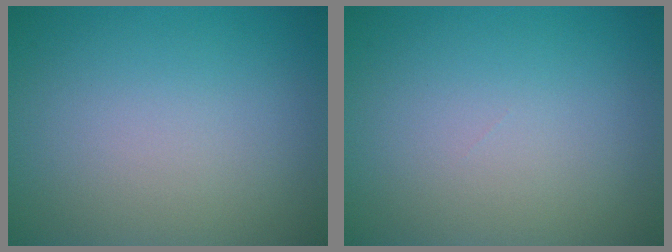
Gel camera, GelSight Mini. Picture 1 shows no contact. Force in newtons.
{"total": 0.0}